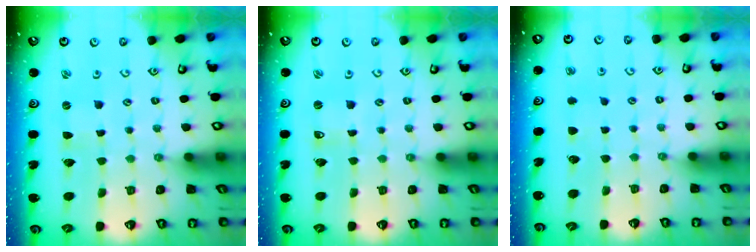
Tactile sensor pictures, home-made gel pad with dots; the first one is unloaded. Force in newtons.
{"total": 1.2, "press": 1.2, "slide": 0.1}
{"total": 3.0, "press": 3.0, "slide": 0.3}